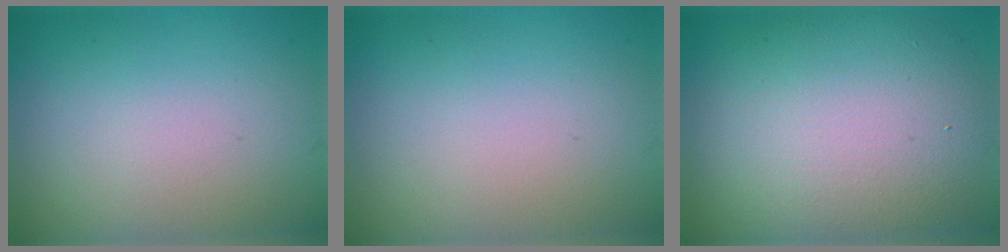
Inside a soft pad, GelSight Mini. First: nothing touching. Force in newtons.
{"total": 0.0}
{"total": 11.9, "press": 11.8, "slide": 0.8}